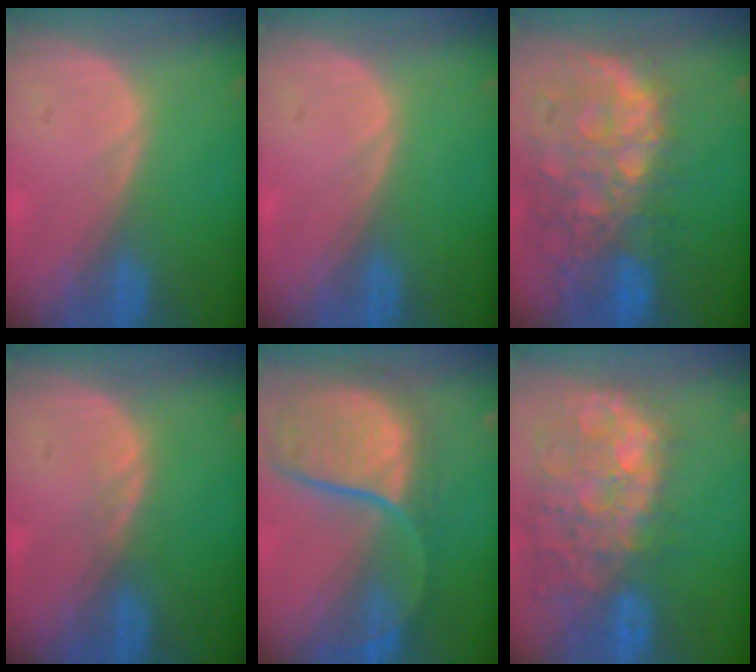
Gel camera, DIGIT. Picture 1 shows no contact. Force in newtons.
{"total": 0.0}
{"total": 13.2, "press": 10.8, "slide": 7.6}
{"total": 1.1, "press": 1.0, "slide": 0.2}
{"total": 11.9, "press": 9.8, "slide": 6.7}
{"total": 14.2, "press": 11.6, "slide": 8.1}